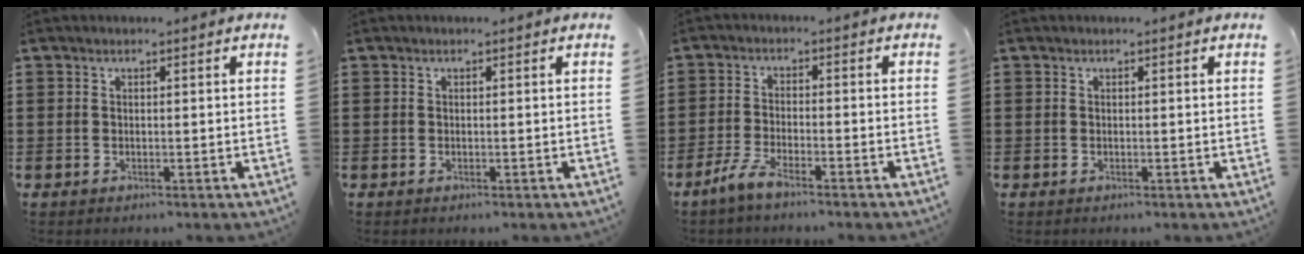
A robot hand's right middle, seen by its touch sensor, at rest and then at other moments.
{"total": 0.0}
{"total": 3.9, "force": [-3.2, 0.5, 2.3], "torque": [-0.058, -0.001, -0.066]}
{"total": 0.0}